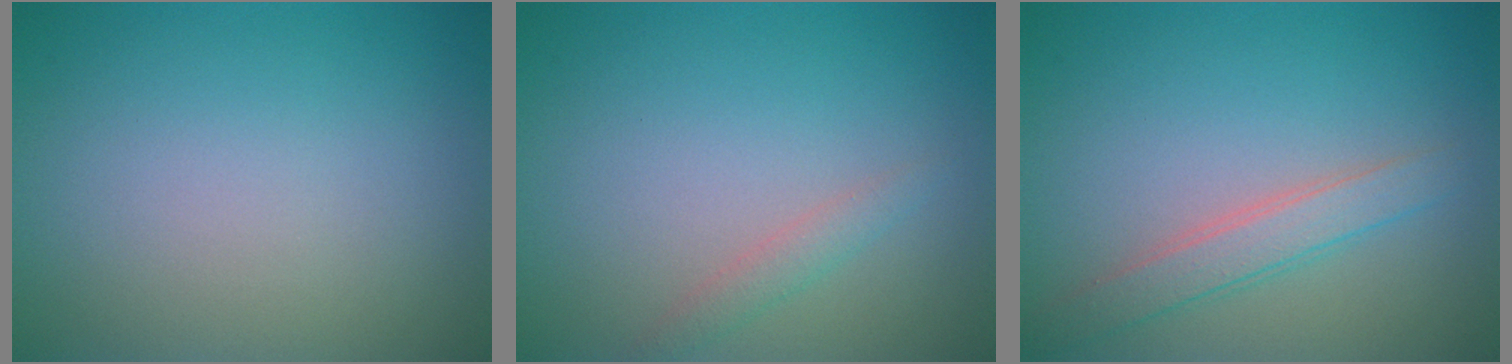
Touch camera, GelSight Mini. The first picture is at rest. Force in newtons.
{"total": 1.3, "press": 1.3, "slide": 0.2}
{"total": 2.5, "press": 2.5, "slide": 0.1}